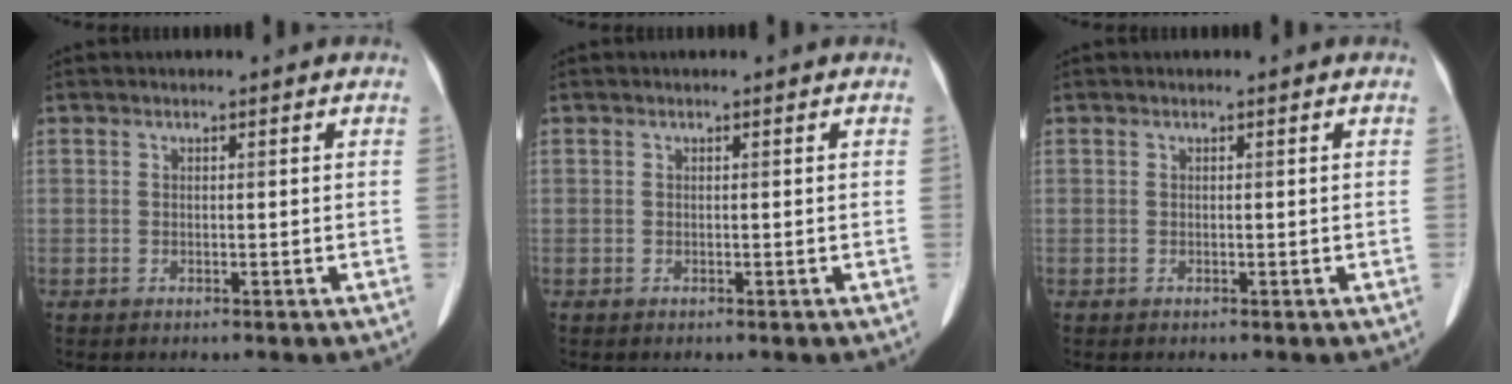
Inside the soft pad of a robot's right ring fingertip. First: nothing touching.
{"total": 0.0}
{"total": 0.0}